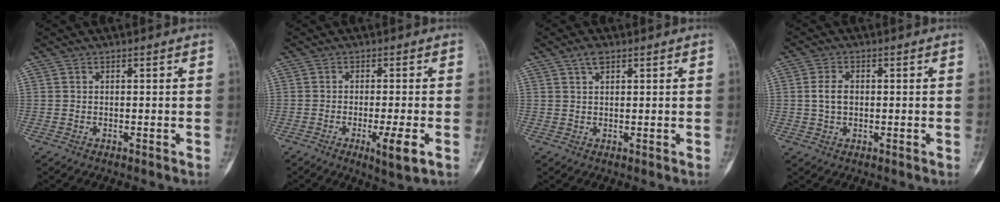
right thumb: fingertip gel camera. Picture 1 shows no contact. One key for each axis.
{"total": 5.6, "fx": -1.9, "fy": 0.6, "fz": 5.2, "tx": -0.091, "ty": -0.010, "tz": -0.030}
{"total": 2.2, "fx": 1.4, "fy": 1.2, "fz": 1.4, "tx": -0.020, "ty": 0.000, "tz": 0.025}
{"total": 3.5, "fx": 0.1, "fy": 2.3, "fz": 2.5, "tx": -0.045, "ty": 0.006, "tz": 0.001}